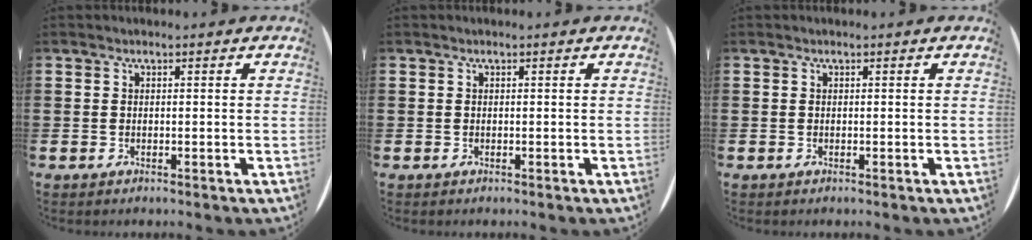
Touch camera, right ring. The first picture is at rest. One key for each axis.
{"total": 0.0}
{"total": 0.0}